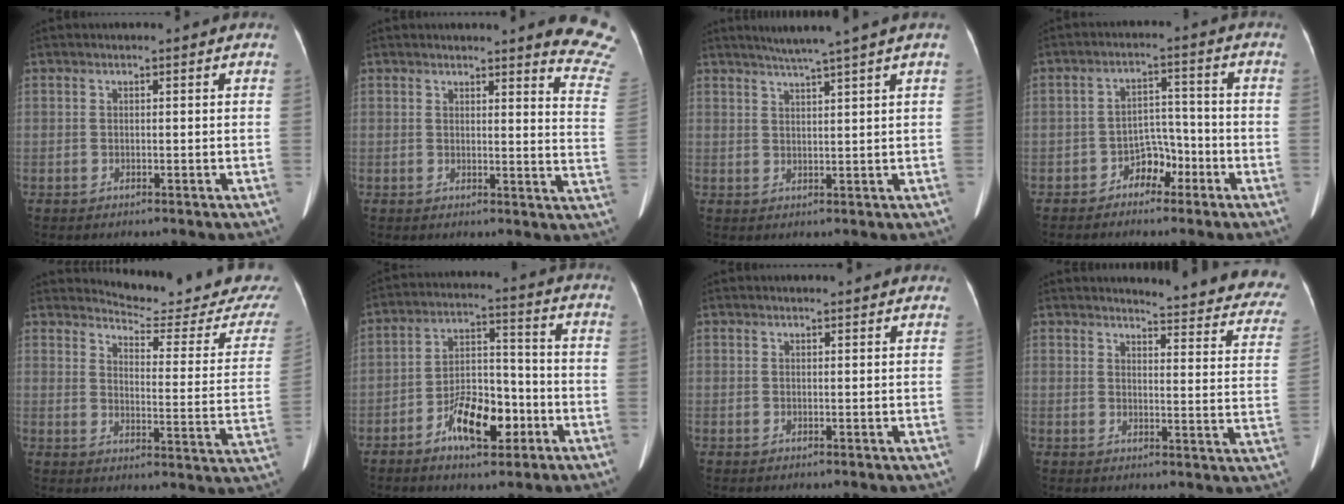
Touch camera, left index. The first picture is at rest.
{"total": 9.5, "force": [9.2, -0.4, 2.3], "torque": [-0.001, -0.099, 0.067]}
{"total": 5.2, "force": [4.0, -1.6, 3.0], "torque": [-0.047, 0.006, 0.067]}
{"total": 6.5, "force": [-4.0, 3.9, 3.4], "torque": [-0.058, 0.031, -0.065]}
{"total": 16.2, "force": [15.9, -0.1, 3.1], "torque": [-0.038, -0.116, 0.175]}
{"total": 10.1, "force": [-4.9, 4.3, 7.7], "torque": [-0.142, 0.015, -0.081]}
{"total": 3.2, "force": [3.0, 0.7, 0.7], "torque": [-0.012, 0.013, 0.028]}
{"total": 18.8, "force": [17.8, 2.4, 5.4], "torque": [-0.036, -0.101, 0.171]}